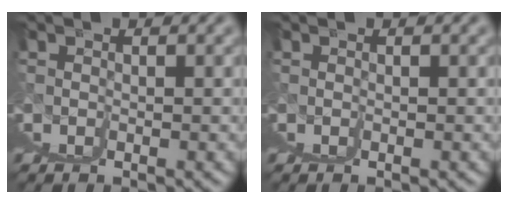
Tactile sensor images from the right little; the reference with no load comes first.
{"total": 0.0}